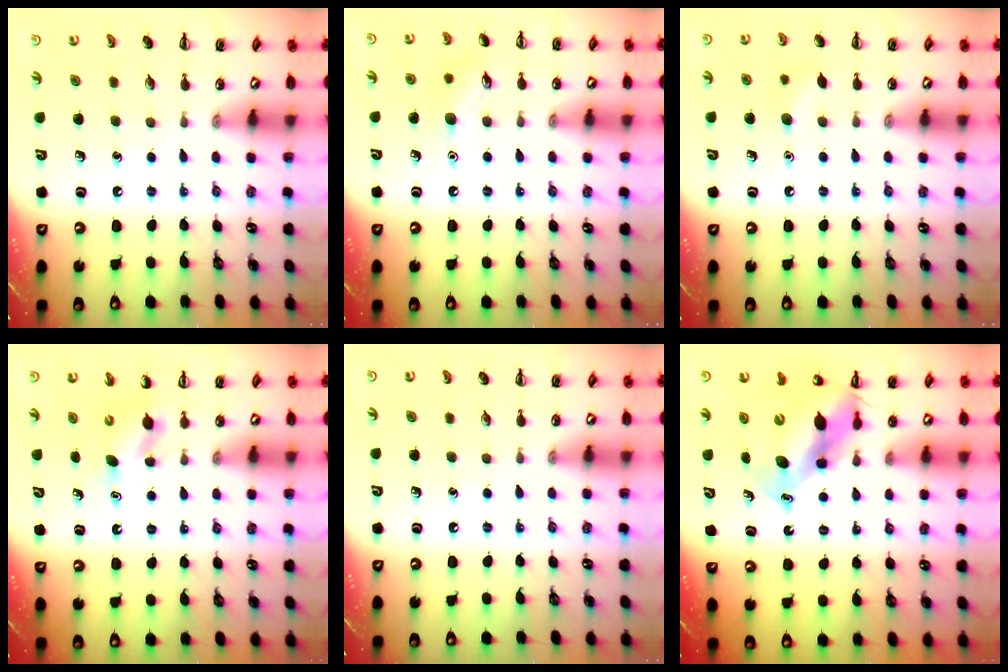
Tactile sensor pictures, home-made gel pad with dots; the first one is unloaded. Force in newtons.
{"total": 7.7, "press": 7.7, "slide": 0.9}
{"total": 5.8, "press": 5.6, "slide": 1.6}
{"total": 3.4, "press": 3.3, "slide": 0.8}
{"total": 0.0}
{"total": 10.6, "press": 10.2, "slide": 2.9}